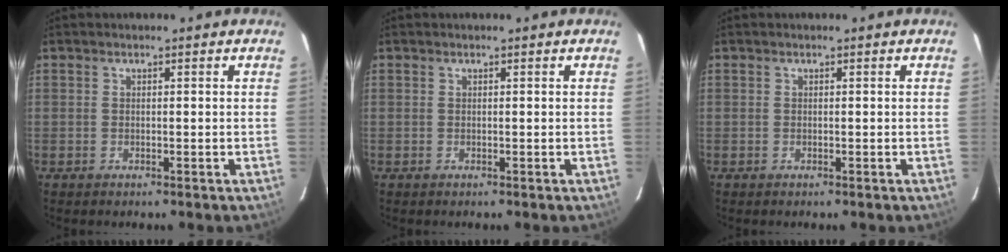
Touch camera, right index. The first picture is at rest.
{"total": 0.0}
{"total": 0.0}